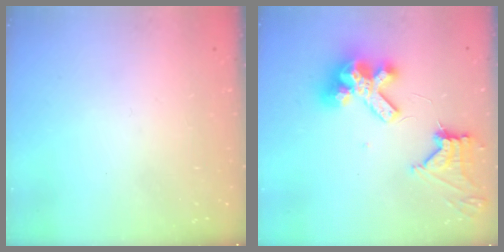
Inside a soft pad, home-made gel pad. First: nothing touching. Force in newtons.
{"total": 12.6, "press": 12.5, "slide": 1.4}